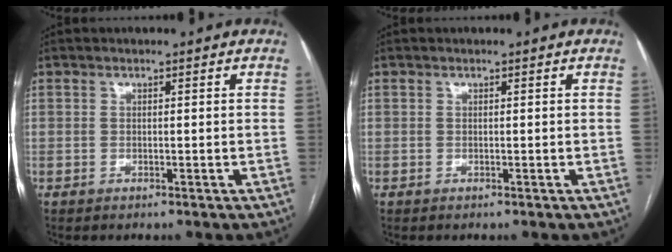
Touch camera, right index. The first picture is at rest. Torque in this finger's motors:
{"motor_torque": [-0.01, -0.05, -0.01, 0.00]}